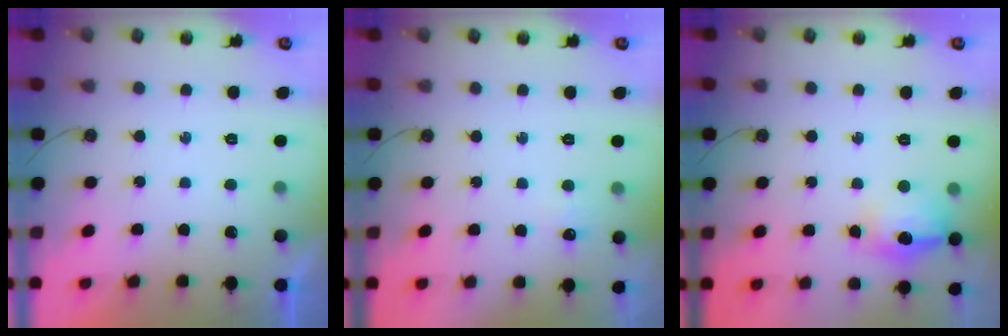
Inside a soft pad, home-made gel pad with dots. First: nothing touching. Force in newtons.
{"total": 4.9, "press": 4.8, "slide": 0.6}
{"total": 14.0, "press": 13.9, "slide": 1.5}